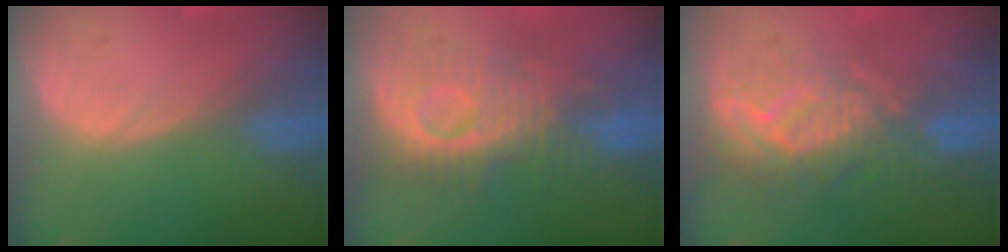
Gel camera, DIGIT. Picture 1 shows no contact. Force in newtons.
{"total": 8.9, "press": 8.9, "slide": 0.6}
{"total": 9.1, "press": 8.7, "slide": 2.7}